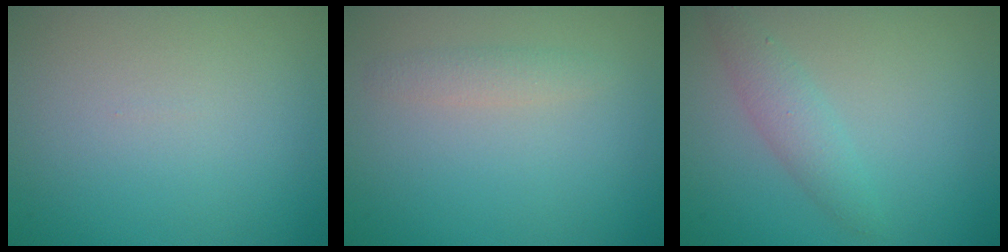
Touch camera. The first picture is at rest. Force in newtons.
{"total": 1.3, "press": 1.3, "slide": 0.0}
{"total": 2.1, "press": 2.1, "slide": 0.1}